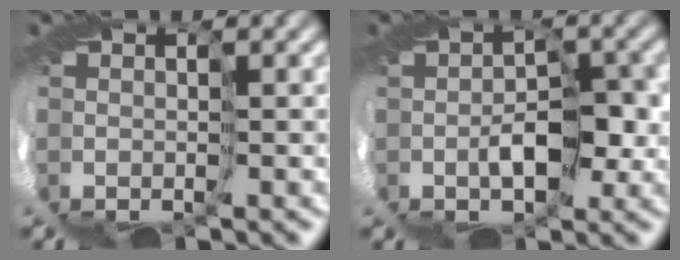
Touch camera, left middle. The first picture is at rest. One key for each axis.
{"total": 1.4, "fx": -0.2, "fy": 0.0, "fz": 1.4, "tx": -0.022, "ty": 0.008, "tz": -0.006}